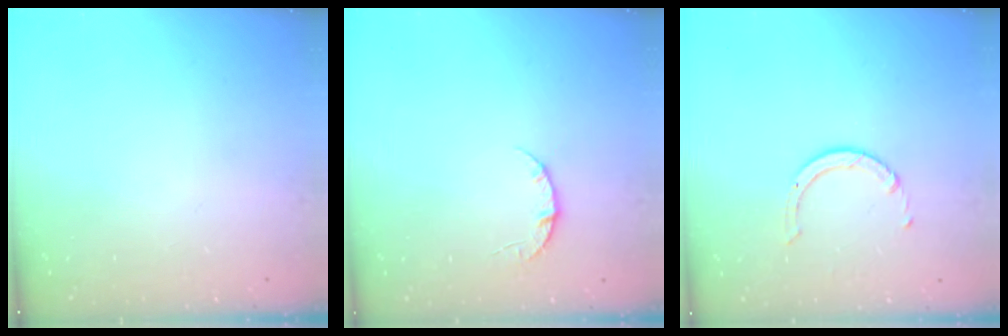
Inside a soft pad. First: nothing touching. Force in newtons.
{"total": 4.2, "press": 4.2, "slide": 0.5}
{"total": 2.5, "press": 2.5, "slide": 0.2}